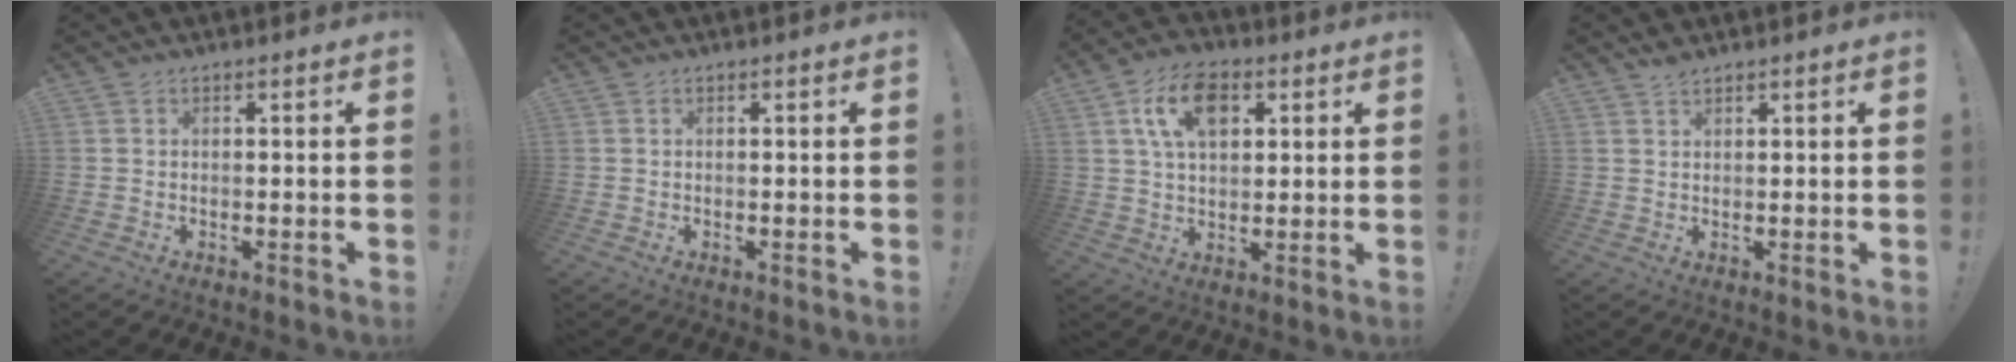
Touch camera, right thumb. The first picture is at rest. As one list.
[{"total": 0.0}, {"total": 12.2, "force": [4.5, 7.5, 8.5], "torque": [-0.132, 0.007, 0.084]}, {"total": 1.8, "force": [1.6, 0.4, 0.7], "torque": [-0.010, -0.006, 0.030]}]